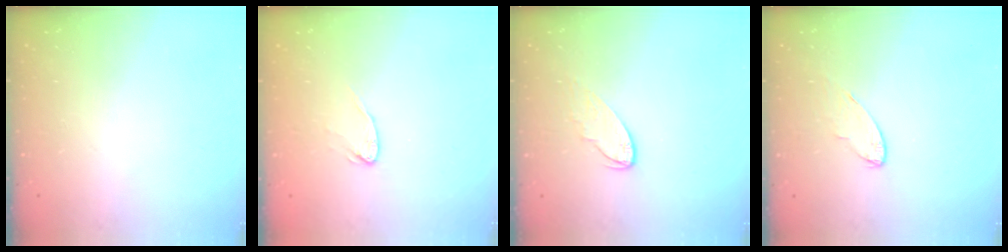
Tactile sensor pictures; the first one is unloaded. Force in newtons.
{"total": 4.0, "press": 3.9, "slide": 0.4}
{"total": 5.6, "press": 5.6, "slide": 0.1}
{"total": 3.9, "press": 3.9, "slide": 0.4}